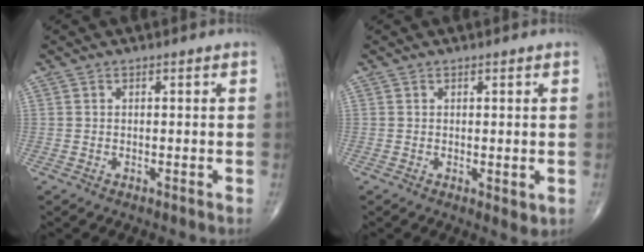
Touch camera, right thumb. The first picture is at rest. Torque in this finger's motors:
{"motor_torque": [-0.13, 0.16, 0.03, 0.13, -0.01]}